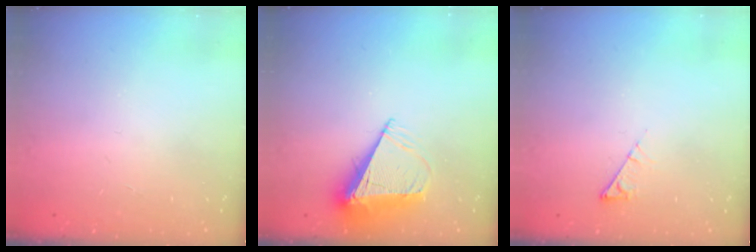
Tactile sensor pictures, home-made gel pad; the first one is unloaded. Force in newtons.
{"total": 9.5, "press": 9.5, "slide": 0.9}
{"total": 4.0, "press": 3.9, "slide": 0.6}